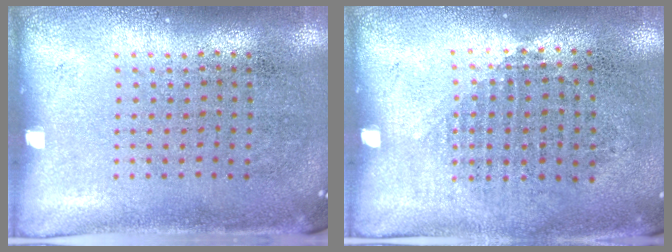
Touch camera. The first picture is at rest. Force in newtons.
{"total": 0.9, "press": 0.8, "slide": 0.4}